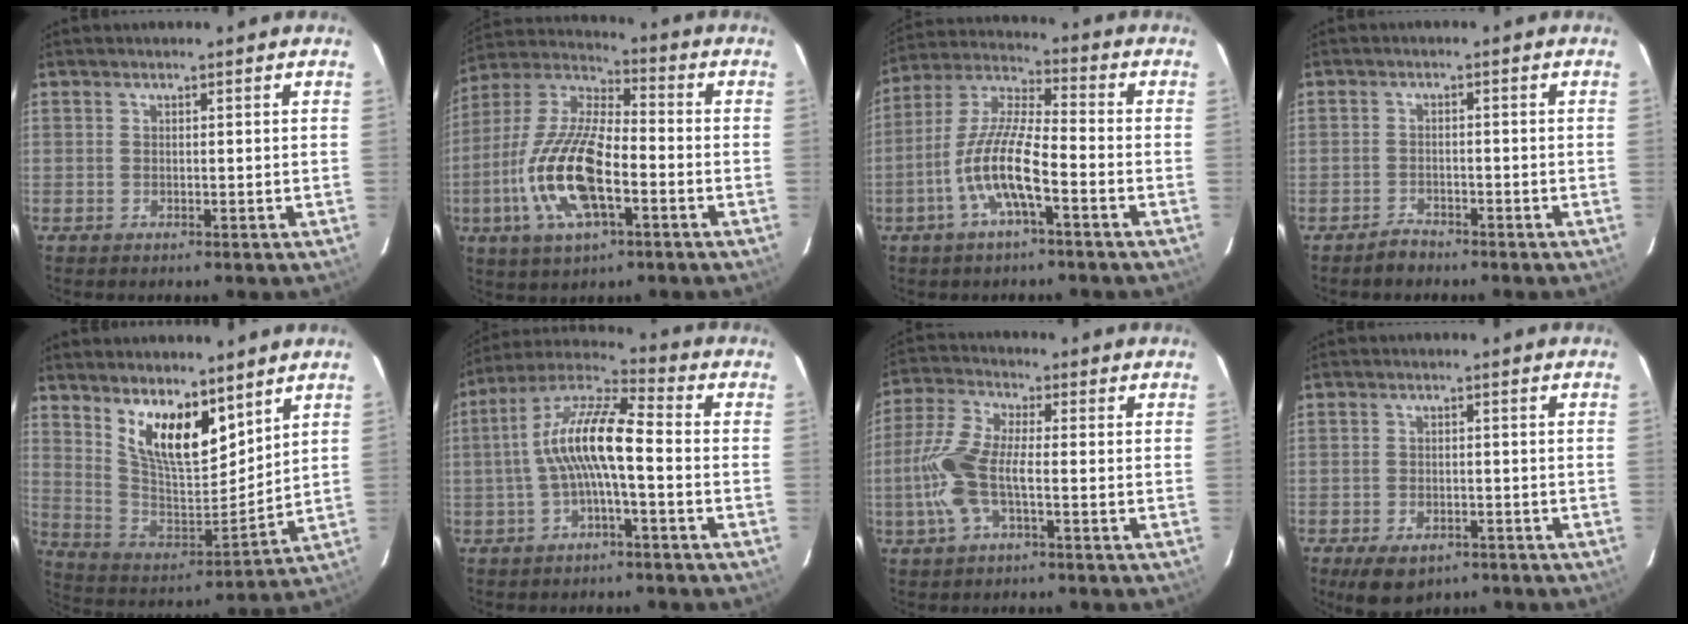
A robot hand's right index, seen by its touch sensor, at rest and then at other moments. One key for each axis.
{"total": 17.8, "fx": -5.4, "fy": 6.7, "fz": 15.6, "tx": -0.328, "ty": -0.008, "tz": -0.108}
{"total": 11.7, "fx": -4.7, "fy": 2.3, "fz": 10.4, "tx": -0.220, "ty": 0.002, "tz": -0.093}
{"total": 2.5, "fx": -2.2, "fy": 1.3, "fz": 0.3, "tx": -0.008, "ty": 0.008, "tz": -0.037}
{"total": 14.7, "fx": 9.1, "fy": 5.7, "fz": 10.0, "tx": -0.183, "ty": -0.008, "tz": 0.179}
{"total": 11.6, "fx": -1.5, "fy": 2.4, "fz": 11.3, "tx": -0.227, "ty": 0.022, "tz": -0.034}
{"total": 10.3, "fx": -2.4, "fy": 3.4, "fz": 9.5, "tx": -0.220, "ty": 0.006, "tz": -0.050}
{"total": 7.3, "fx": -4.7, "fy": 4.1, "fz": 3.7, "tx": -0.080, "ty": -0.010, "tz": -0.065}